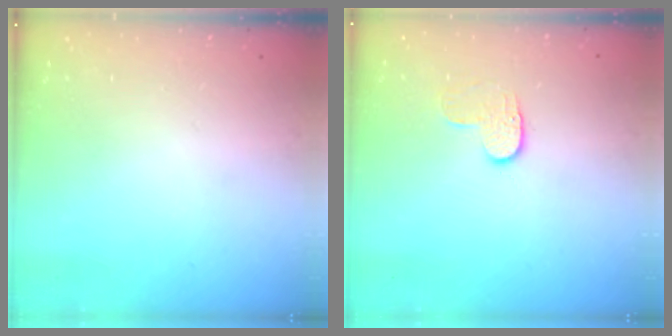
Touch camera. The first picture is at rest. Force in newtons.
{"total": 4.1, "press": 4.1, "slide": 0.3}